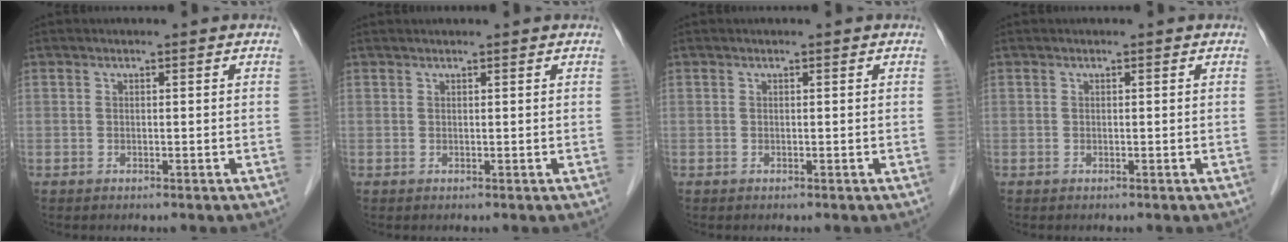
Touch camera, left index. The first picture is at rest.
{"total": 2.0, "force": [1.8, 0.0, 0.8], "torque": [-0.008, 0.025, 0.030]}
{"total": 0.0}
{"total": 0.0}